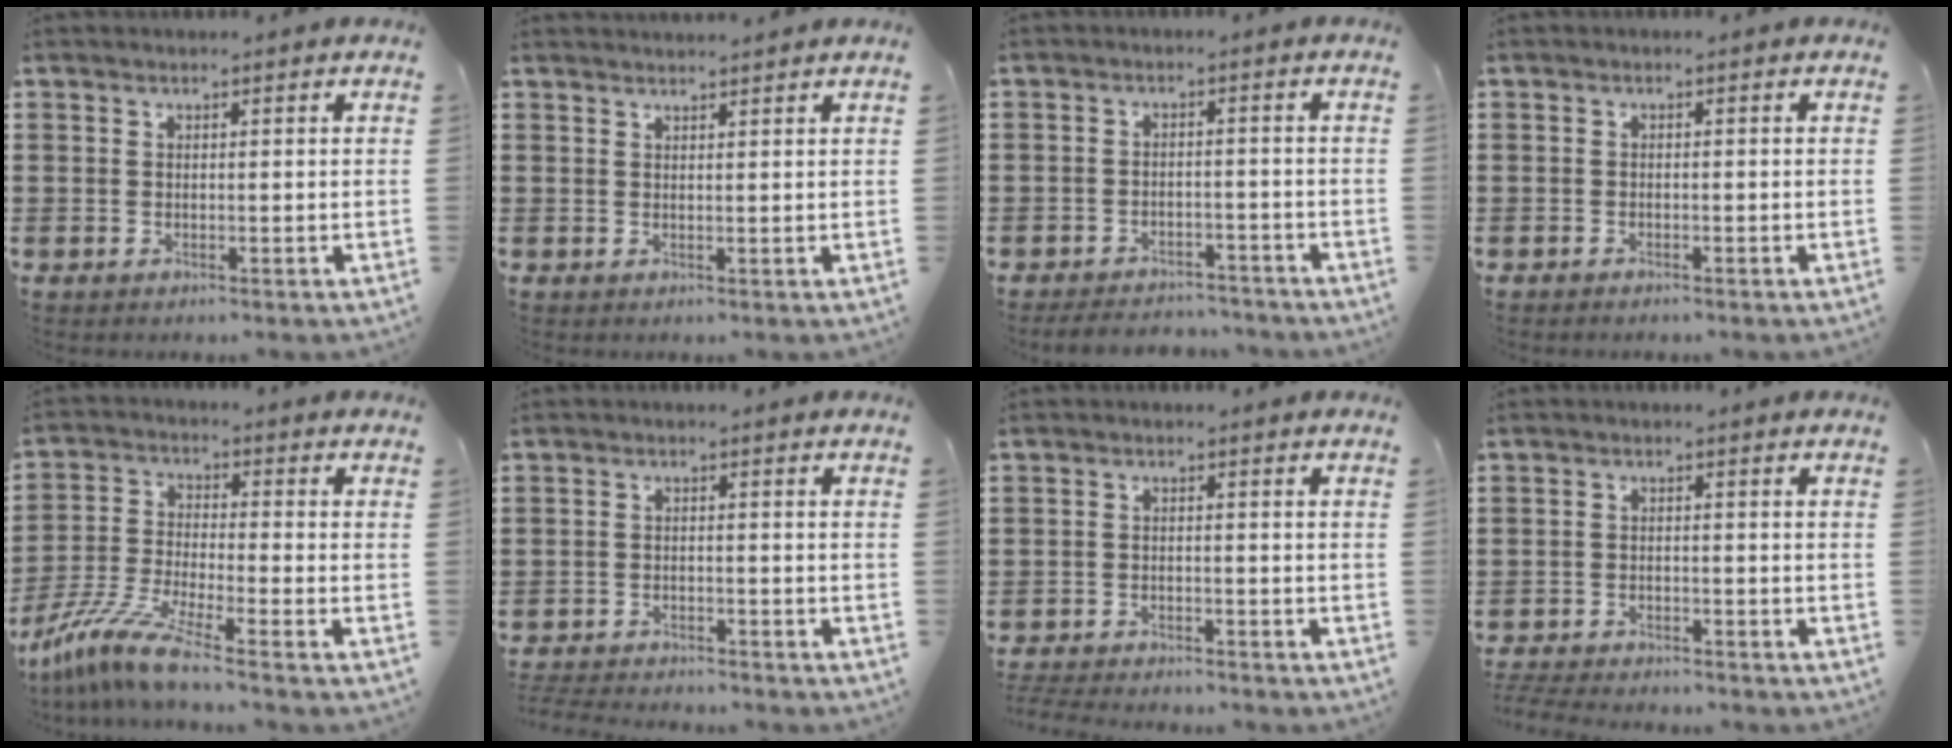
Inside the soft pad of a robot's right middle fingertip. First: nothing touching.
{"total": 1.5, "force": [1.4, -0.1, 0.1], "torque": [-0.006, 0.000, 0.028]}
{"total": 3.3, "force": [-3.3, 0.3, 0.1], "torque": [-0.013, 0.001, -0.068]}
{"total": 0.6, "force": [-0.6, 0.0, 0.0], "torque": [-0.002, -0.003, -0.012]}
{"total": 8.4, "force": [-6.9, 0.2, 4.7], "torque": [-0.113, -0.015, -0.140]}
{"total": 3.2, "force": [-3.2, -0.2, 0.0], "torque": [-0.020, -0.006, -0.068]}
{"total": 3.0, "force": [-3.0, -0.1, 0.2], "torque": [-0.022, -0.006, -0.063]}
{"total": 3.4, "force": [-3.4, 0.0, 0.2], "torque": [-0.022, -0.003, -0.071]}